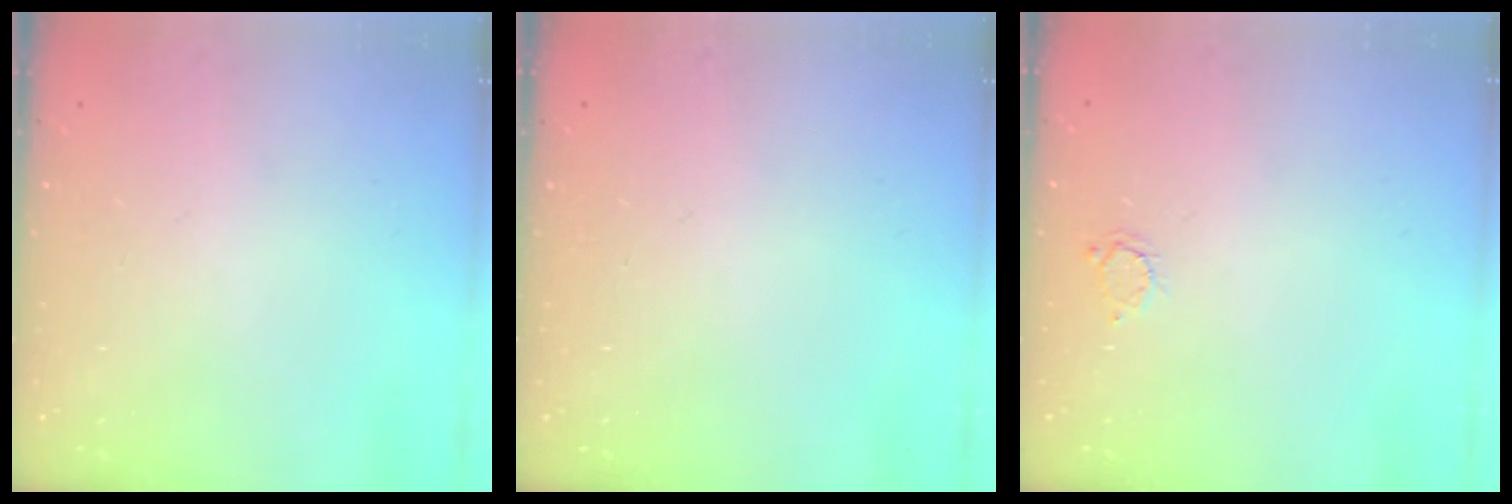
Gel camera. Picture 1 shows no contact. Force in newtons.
{"total": 0.0}
{"total": 2.8, "press": 2.8, "slide": 0.4}